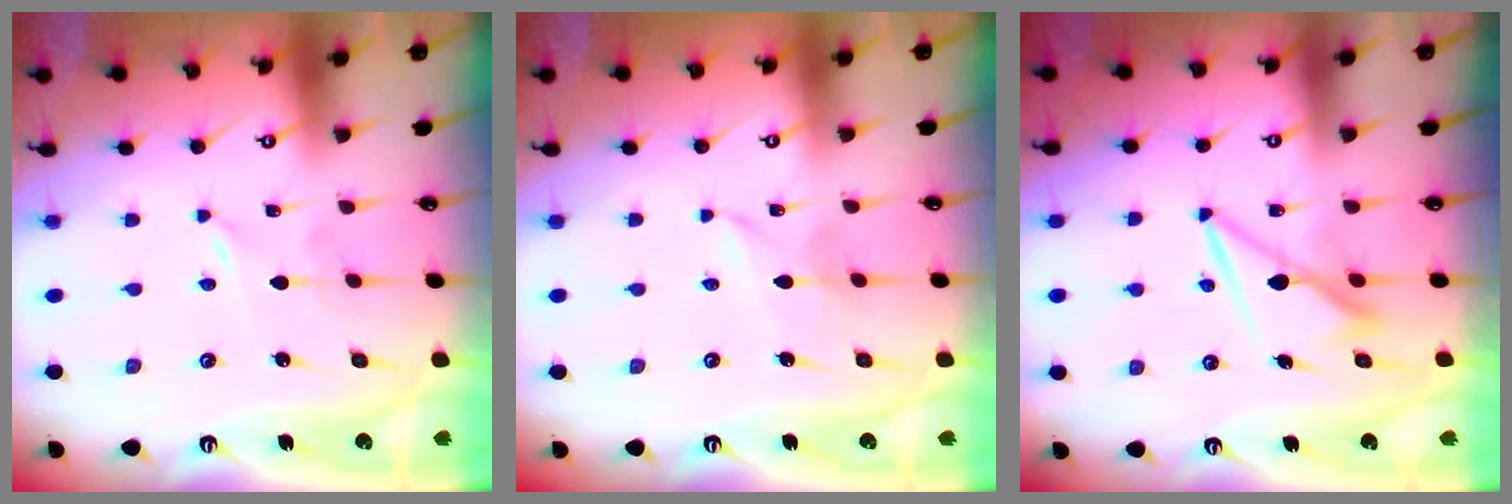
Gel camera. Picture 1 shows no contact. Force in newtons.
{"total": 2.3, "press": 2.3, "slide": 0.3}
{"total": 8.1, "press": 8.0, "slide": 1.0}